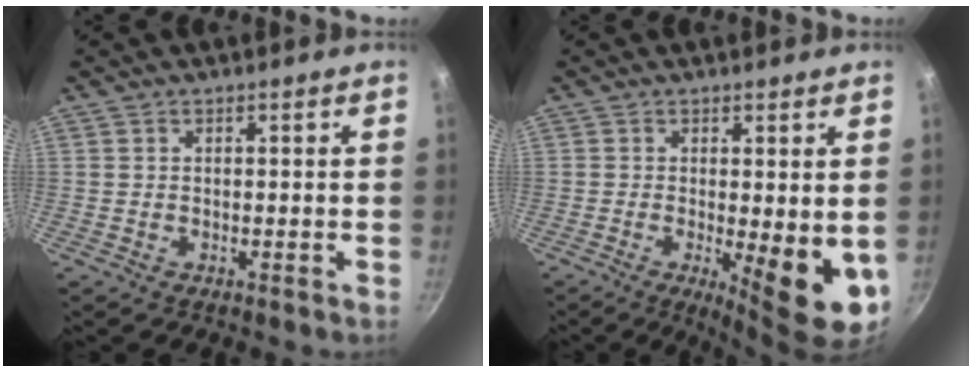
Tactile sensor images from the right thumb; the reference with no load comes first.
{"total": 10.0, "force": [-1.3, 2.9, 9.5], "torque": [-0.114, -0.012, -0.007]}